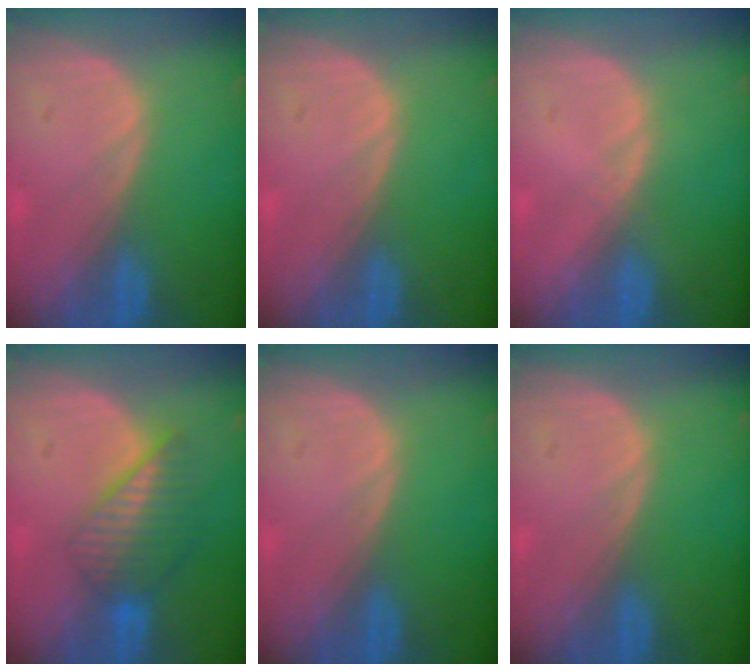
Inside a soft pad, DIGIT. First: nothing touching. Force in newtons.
{"total": 0.0}
{"total": 0.7, "press": 0.5, "slide": 0.4}
{"total": 6.6, "press": 5.9, "slide": 2.9}
{"total": 0.0}
{"total": 0.0}